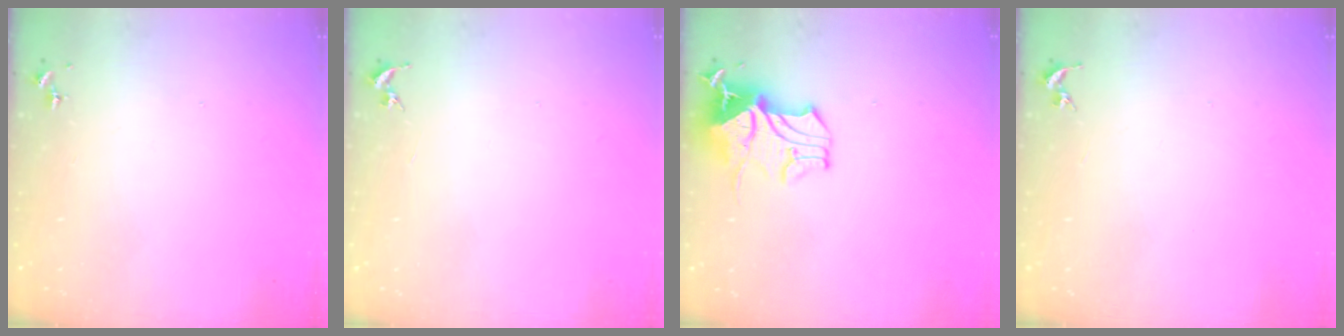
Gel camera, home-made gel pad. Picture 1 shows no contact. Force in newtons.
{"total": 0.0}
{"total": 18.0, "press": 18.0, "slide": 0.2}
{"total": 0.0}